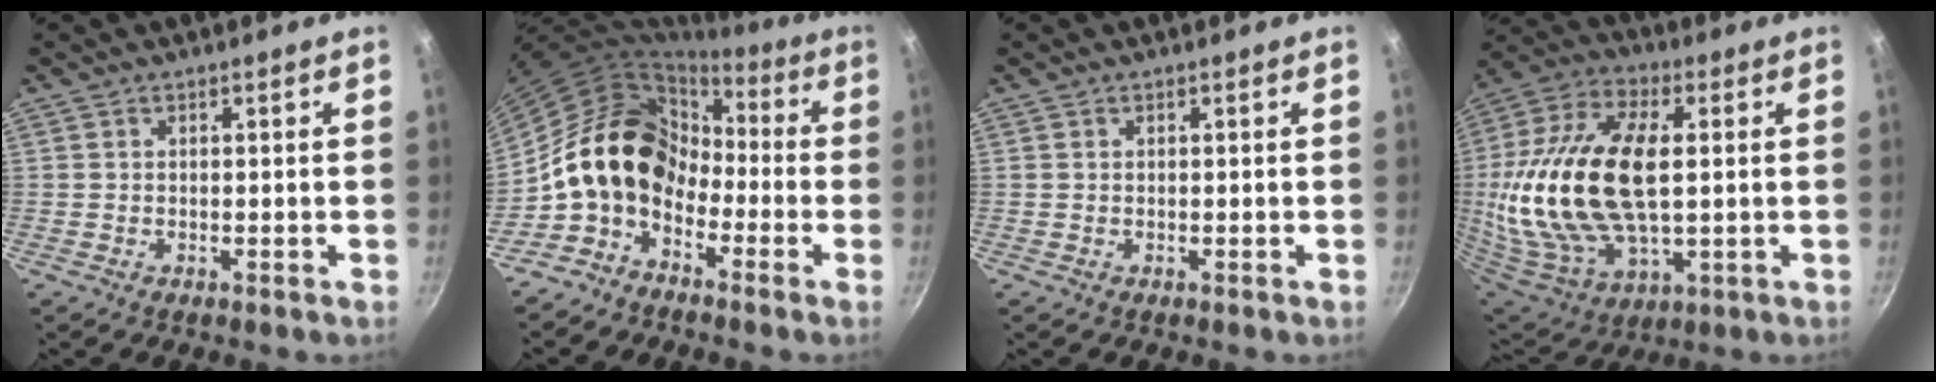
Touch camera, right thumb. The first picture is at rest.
{"total": 13.3, "force": [-3.5, 10.1, 7.9], "torque": [-0.090, 0.050, -0.082]}
{"total": 0.0}
{"total": 27.1, "force": [1.7, 14.5, 22.9], "torque": [-0.466, 0.001, 0.030]}